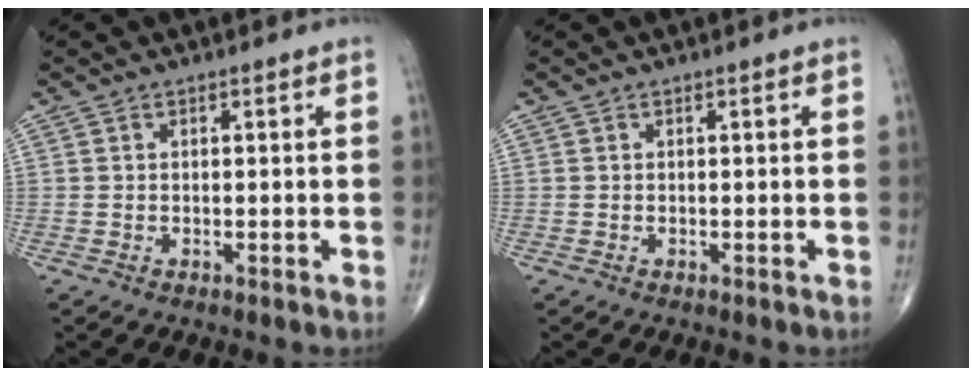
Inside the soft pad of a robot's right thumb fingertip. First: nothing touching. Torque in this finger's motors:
{"motor_torque": [0.00, 0.00, -0.01, -0.01, 0.01]}